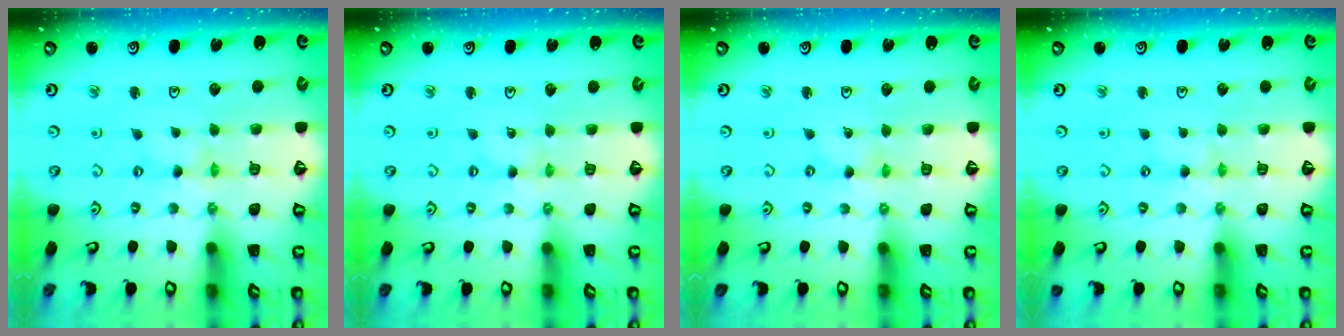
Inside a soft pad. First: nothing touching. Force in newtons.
{"total": 0.5, "press": 0.5, "slide": 0.1}
{"total": 0.0}
{"total": 1.6, "press": 1.5, "slide": 0.4}